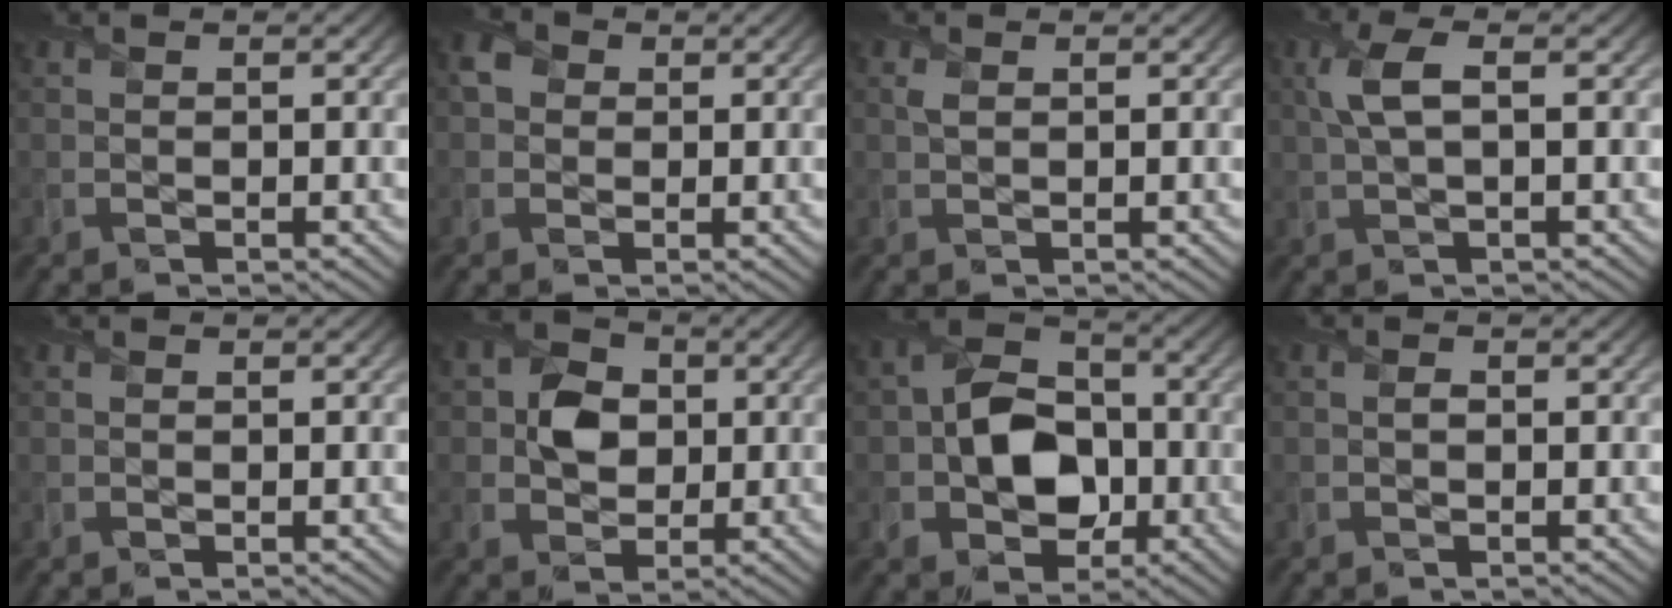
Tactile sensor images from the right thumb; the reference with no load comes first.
{"total": 2.6, "force": [0.3, 2.4, 0.9], "torque": [-0.020, 0.003, -0.004]}
{"total": 1.1, "force": [0.5, 0.7, 0.8], "torque": [-0.023, 0.002, 0.007]}
{"total": 4.3, "force": [0.9, 1.5, 3.9], "torque": [-0.098, 0.013, 0.014]}
{"total": 0.5, "force": [-0.1, 0.5, 0.2], "torque": [-0.001, -0.004, -0.003]}
{"total": 5.6, "force": [0.5, 4.7, 2.9], "torque": [-0.059, 0.006, -0.004]}
{"total": 9.6, "force": [-1.6, 7.2, 6.2], "torque": [-0.112, 0.002, -0.043]}
{"total": 0.7, "force": [-0.1, 0.6, 0.4], "torque": [-0.004, 0.000, -0.006]}